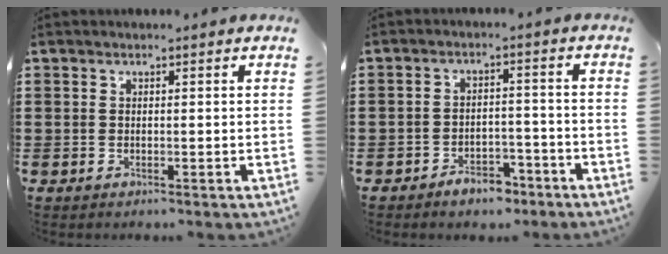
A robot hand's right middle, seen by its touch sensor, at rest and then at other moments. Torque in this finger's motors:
{"motor_torque": [2.14, 0.00, 0.04, 0.06]}